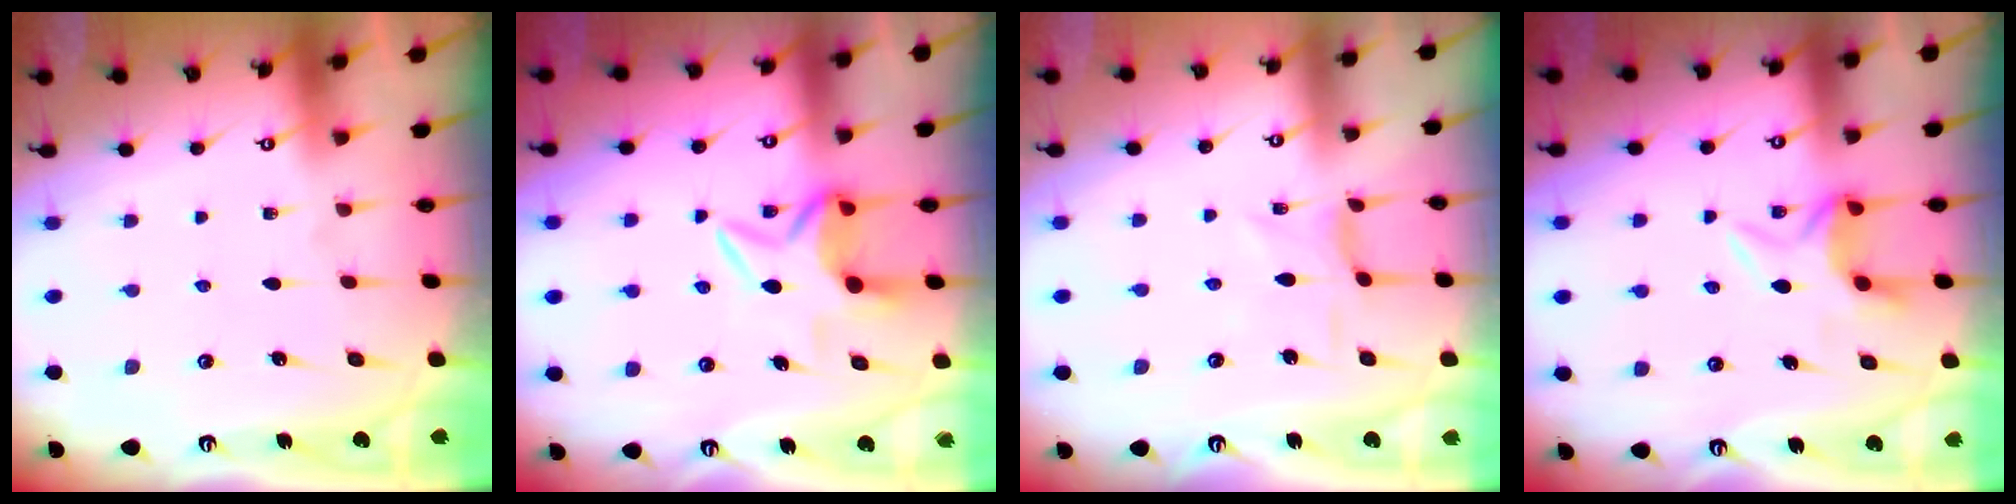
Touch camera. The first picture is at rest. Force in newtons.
{"total": 6.2, "press": 6.1, "slide": 0.9}
{"total": 2.1, "press": 2.1, "slide": 0.5}
{"total": 5.1, "press": 4.9, "slide": 1.4}